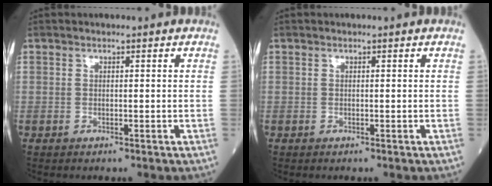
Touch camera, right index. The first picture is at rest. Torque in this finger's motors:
{"motor_torque": [0.00, 0.00, 0.00, -0.01]}